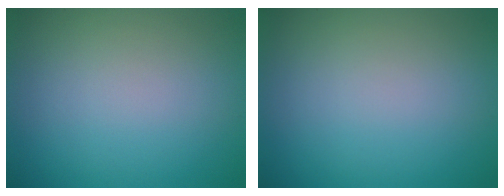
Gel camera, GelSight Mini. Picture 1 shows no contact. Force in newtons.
{"total": 0.0}